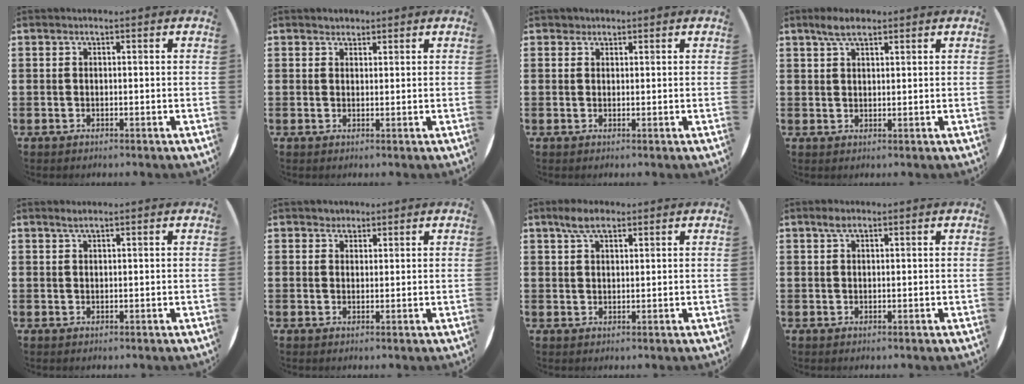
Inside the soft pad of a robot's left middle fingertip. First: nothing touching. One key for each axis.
{"total": 1.2, "fx": 1.1, "fy": 0.4, "fz": -0.1, "tx": -0.001, "ty": 0.001, "tz": 0.023}
{"total": 1.0, "fx": 0.8, "fy": 0.5, "fz": 0.0, "tx": -0.001, "ty": 0.002, "tz": 0.016}
{"total": 3.3, "fx": 2.4, "fy": 1.1, "fz": 1.9, "tx": -0.033, "ty": 0.003, "tz": 0.042}
{"total": 1.0, "fx": 0.8, "fy": 0.0, "fz": 0.5, "tx": -0.011, "ty": 0.001, "tz": 0.016}
{"total": 1.5, "fx": 1.3, "fy": 0.7, "fz": 0.0, "tx": -0.001, "ty": 0.001, "tz": 0.026}
{"total": 3.8, "fx": 2.7, "fy": 1.6, "fz": 2.1, "tx": -0.039, "ty": 0.005, "tz": 0.048}
{"total": 1.5, "fx": 1.0, "fy": 0.7, "fz": 0.9, "tx": -0.012, "ty": 0.001, "tz": 0.015}